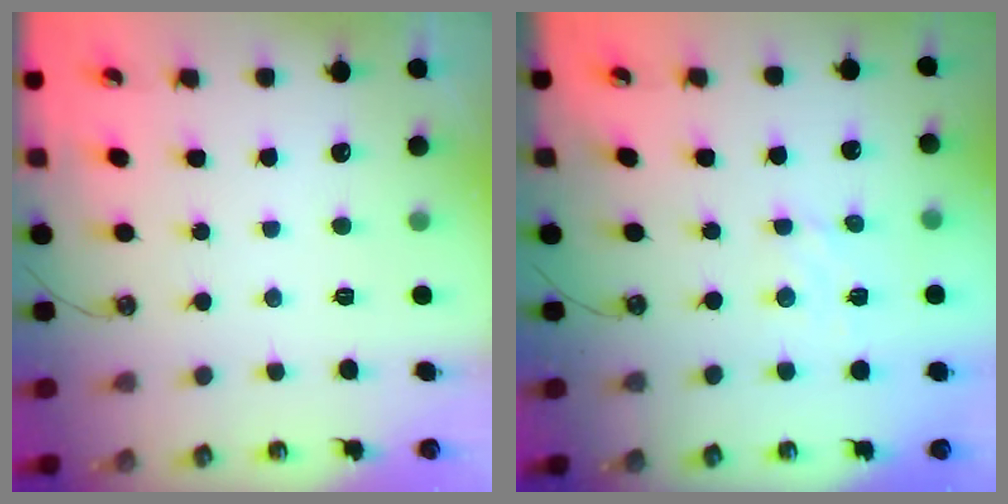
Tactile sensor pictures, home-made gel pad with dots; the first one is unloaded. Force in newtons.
{"total": 3.6, "press": 3.6, "slide": 0.2}